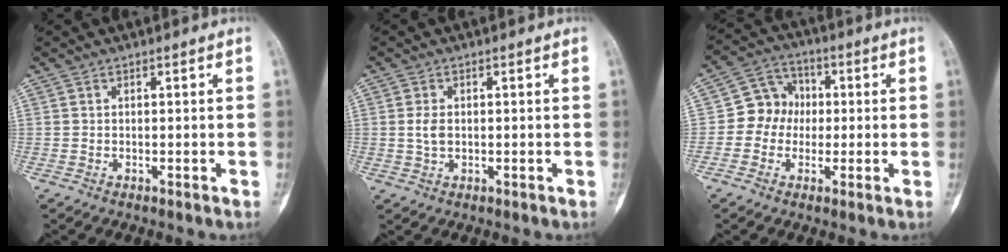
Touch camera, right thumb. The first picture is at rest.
{"total": 2.6, "force": [0.1, 1.6, 2.0], "torque": [-0.039, 0.000, 0.002]}
{"total": 7.8, "force": [-0.4, 7.1, 3.2], "torque": [-0.015, 0.022, -0.022]}